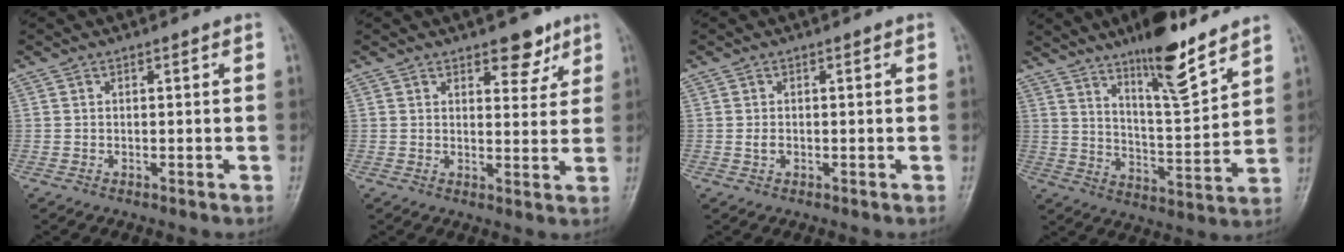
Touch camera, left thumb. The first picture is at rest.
{"total": 8.1, "force": [4.8, 3.9, 5.3], "torque": [-0.039, -0.022, 0.061]}
{"total": 1.3, "force": [-0.2, 0.9, 0.9], "torque": [-0.017, 0.001, -0.003]}
{"total": 13.7, "force": [10.2, 2.7, 8.8], "torque": [-0.126, -0.073, 0.173]}